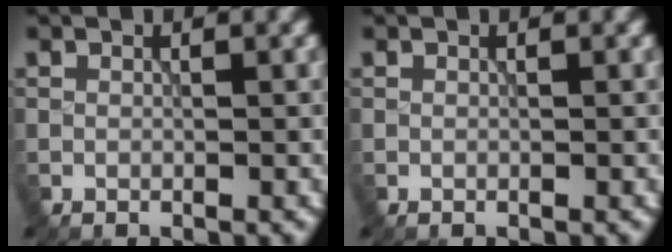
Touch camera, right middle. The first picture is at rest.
{"total": 0.0}